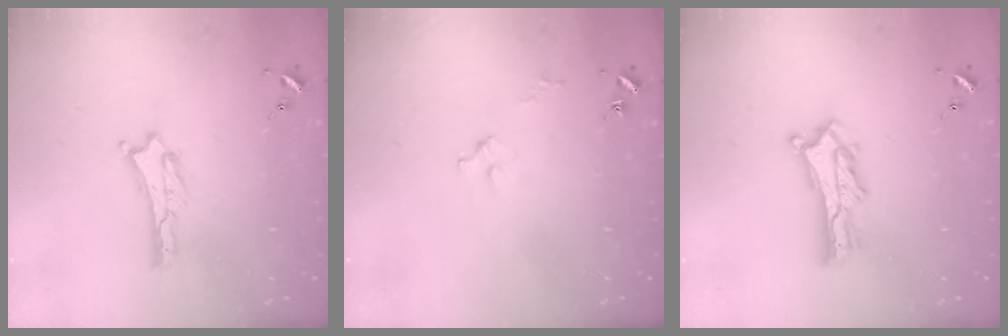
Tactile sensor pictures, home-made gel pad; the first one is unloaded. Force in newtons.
{"total": 2.0, "press": 2.0, "slide": 0.1}
{"total": 4.3, "press": 4.3, "slide": 0.4}